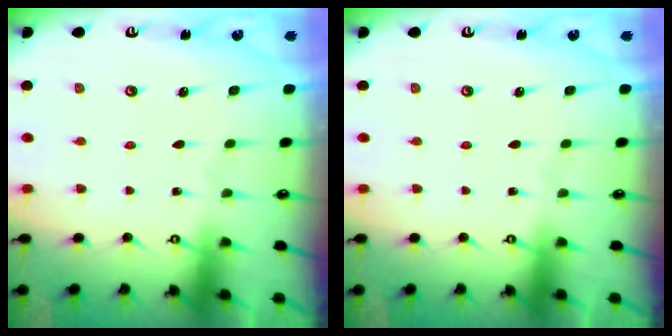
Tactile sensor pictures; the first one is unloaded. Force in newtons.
{"total": 0.0}